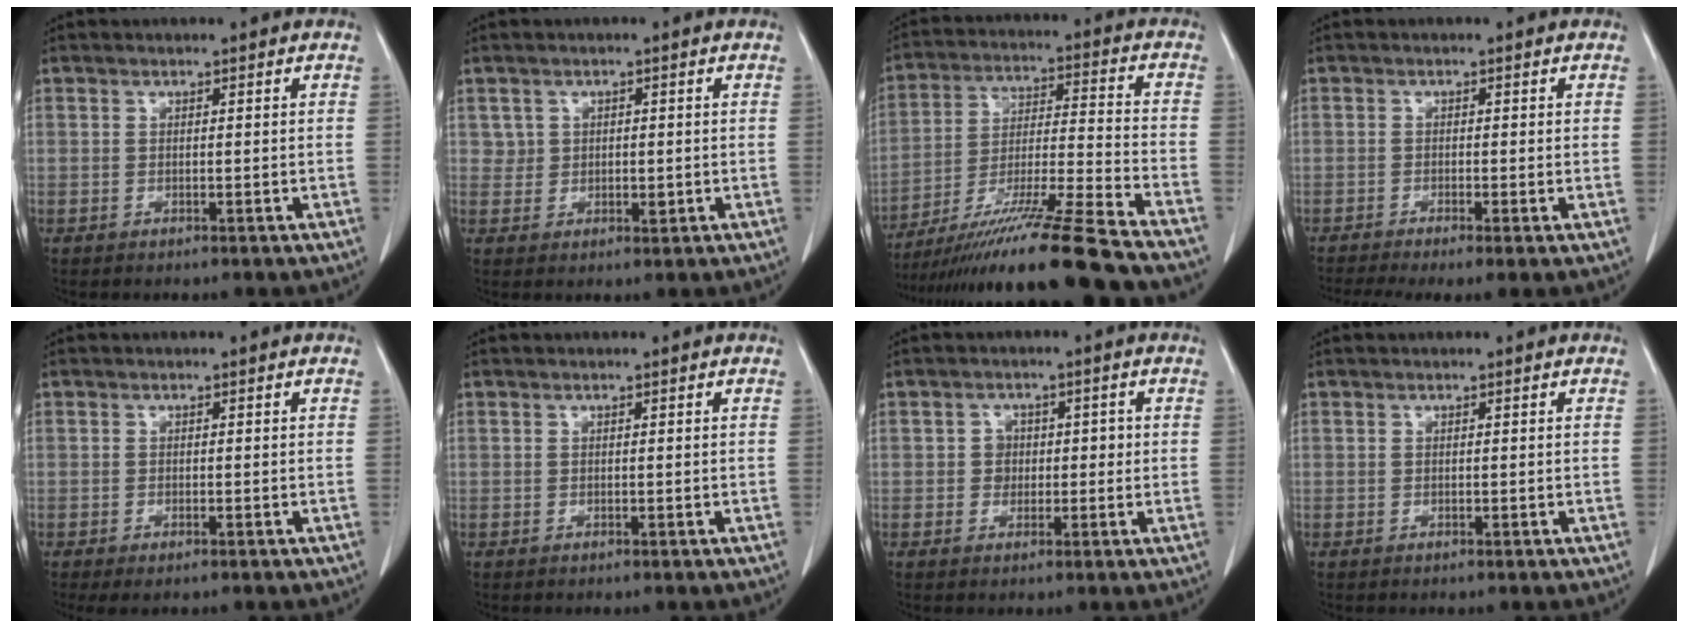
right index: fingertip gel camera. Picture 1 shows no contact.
{"total": 2.3, "force": [0.4, 2.1, 0.8], "torque": [-0.008, -0.001, 0.006]}
{"total": 20.9, "force": [-17.3, -1.7, 11.6], "torque": [-0.192, -0.028, -0.299]}
{"total": 6.4, "force": [-4.3, 1.0, 4.7], "torque": [-0.078, -0.013, -0.074]}
{"total": 1.9, "force": [-1.3, 0.5, 1.3], "torque": [-0.019, -0.006, -0.018]}
{"total": 0.0}
{"total": 2.7, "force": [-0.1, 2.5, 1.0], "torque": [-0.005, 0.011, -0.004]}
{"total": 0.0}